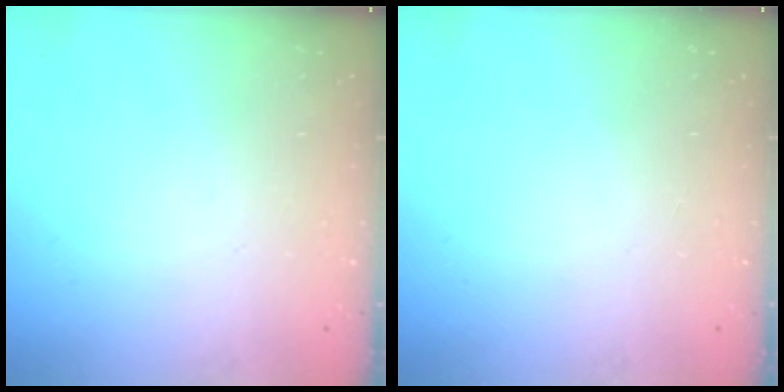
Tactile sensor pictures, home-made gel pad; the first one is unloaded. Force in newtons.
{"total": 0.0}